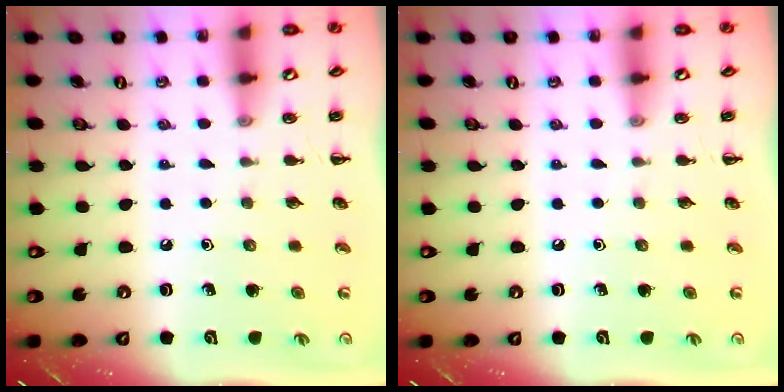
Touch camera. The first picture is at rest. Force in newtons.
{"total": 0.0}